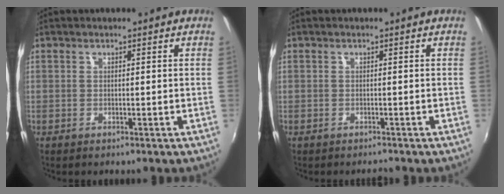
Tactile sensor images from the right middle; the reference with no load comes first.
{"total": 0.7, "force": [-0.7, 0.1, 0.0], "torque": [-0.001, -0.003, -0.012]}